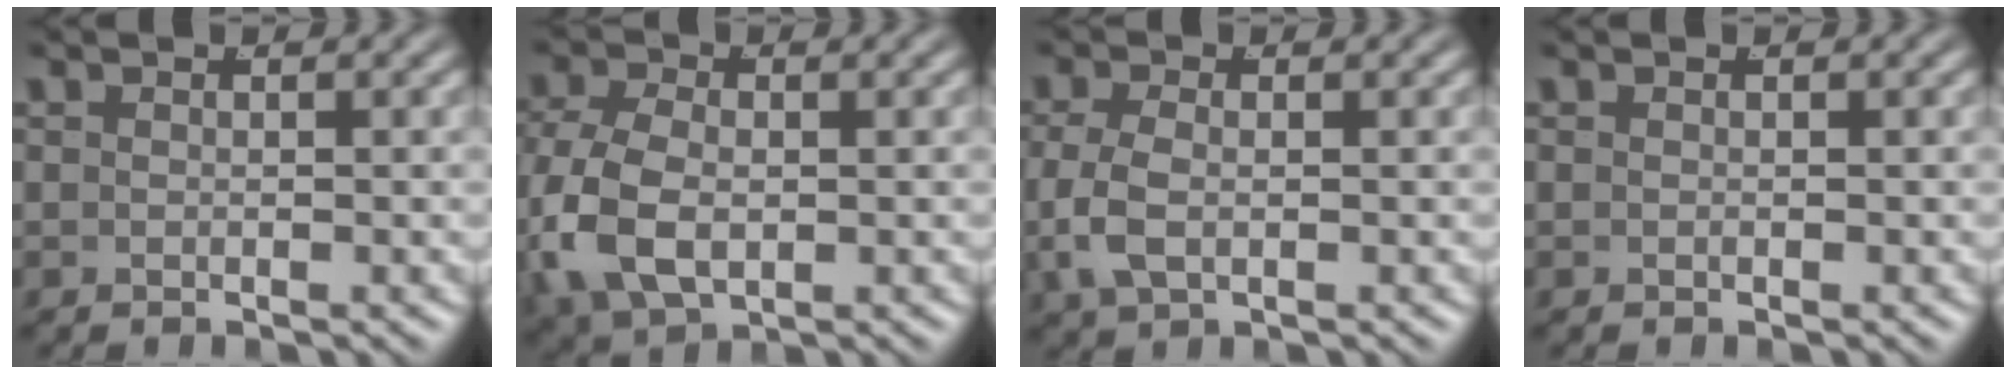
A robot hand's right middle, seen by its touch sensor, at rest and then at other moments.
{"total": 6.4, "force": [-1.0, 4.6, 4.3], "torque": [-0.131, -0.029, 0.004]}
{"total": 3.0, "force": [-0.4, 1.7, 2.4], "torque": [-0.071, -0.013, 0.004]}
{"total": 0.0}